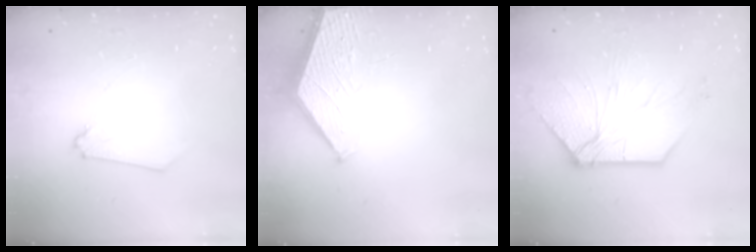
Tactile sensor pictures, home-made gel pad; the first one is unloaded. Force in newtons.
{"total": 2.1, "press": 2.1, "slide": 0.2}
{"total": 9.7, "press": 9.7, "slide": 0.4}